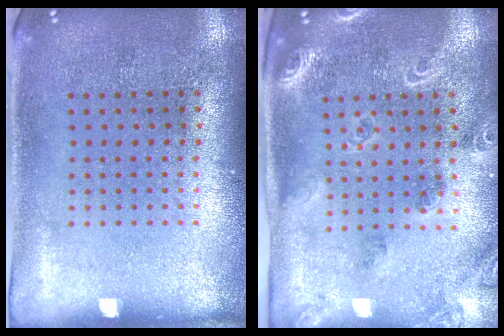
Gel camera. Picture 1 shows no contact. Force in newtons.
{"total": 1.8, "press": 1.8, "slide": 0.4}